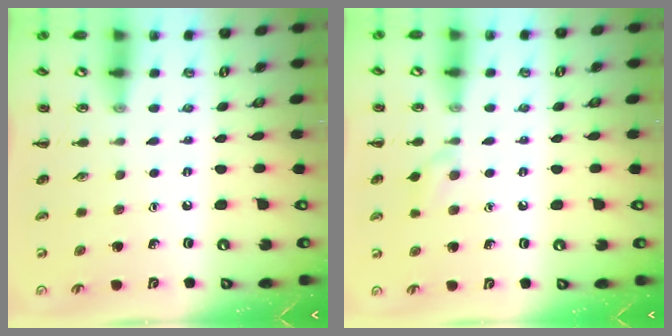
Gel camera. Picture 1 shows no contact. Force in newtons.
{"total": 6.7, "press": 6.3, "slide": 2.1}